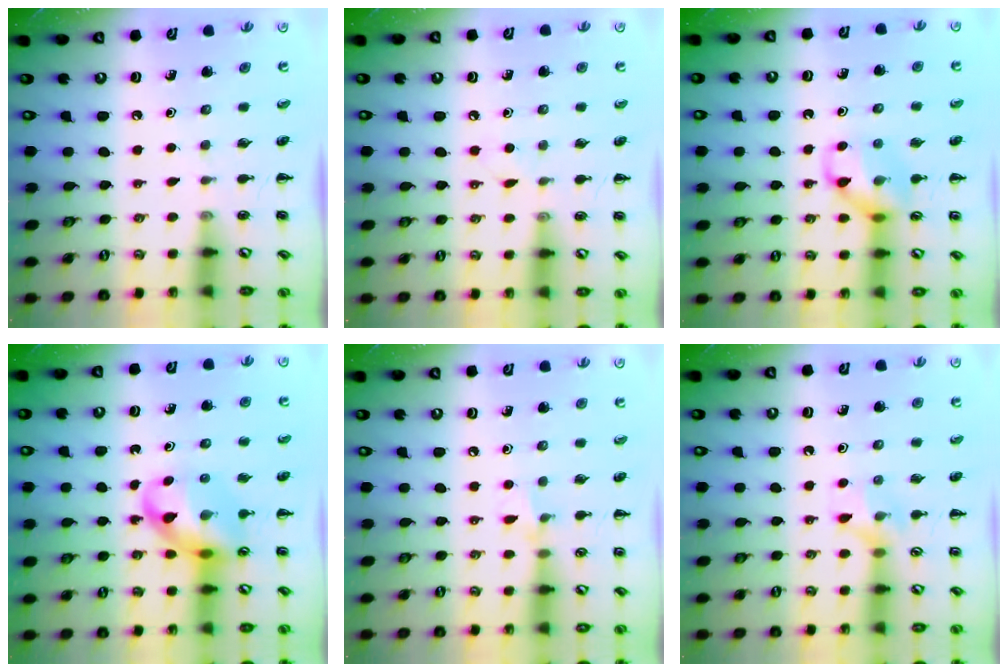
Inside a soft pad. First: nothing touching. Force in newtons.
{"total": 2.9, "press": 2.8, "slide": 0.9}
{"total": 11.0, "press": 11.0, "slide": 1.4}
{"total": 13.8, "press": 13.3, "slide": 3.6}
{"total": 5.6, "press": 5.2, "slide": 1.8}
{"total": 8.5, "press": 8.4, "slide": 1.5}